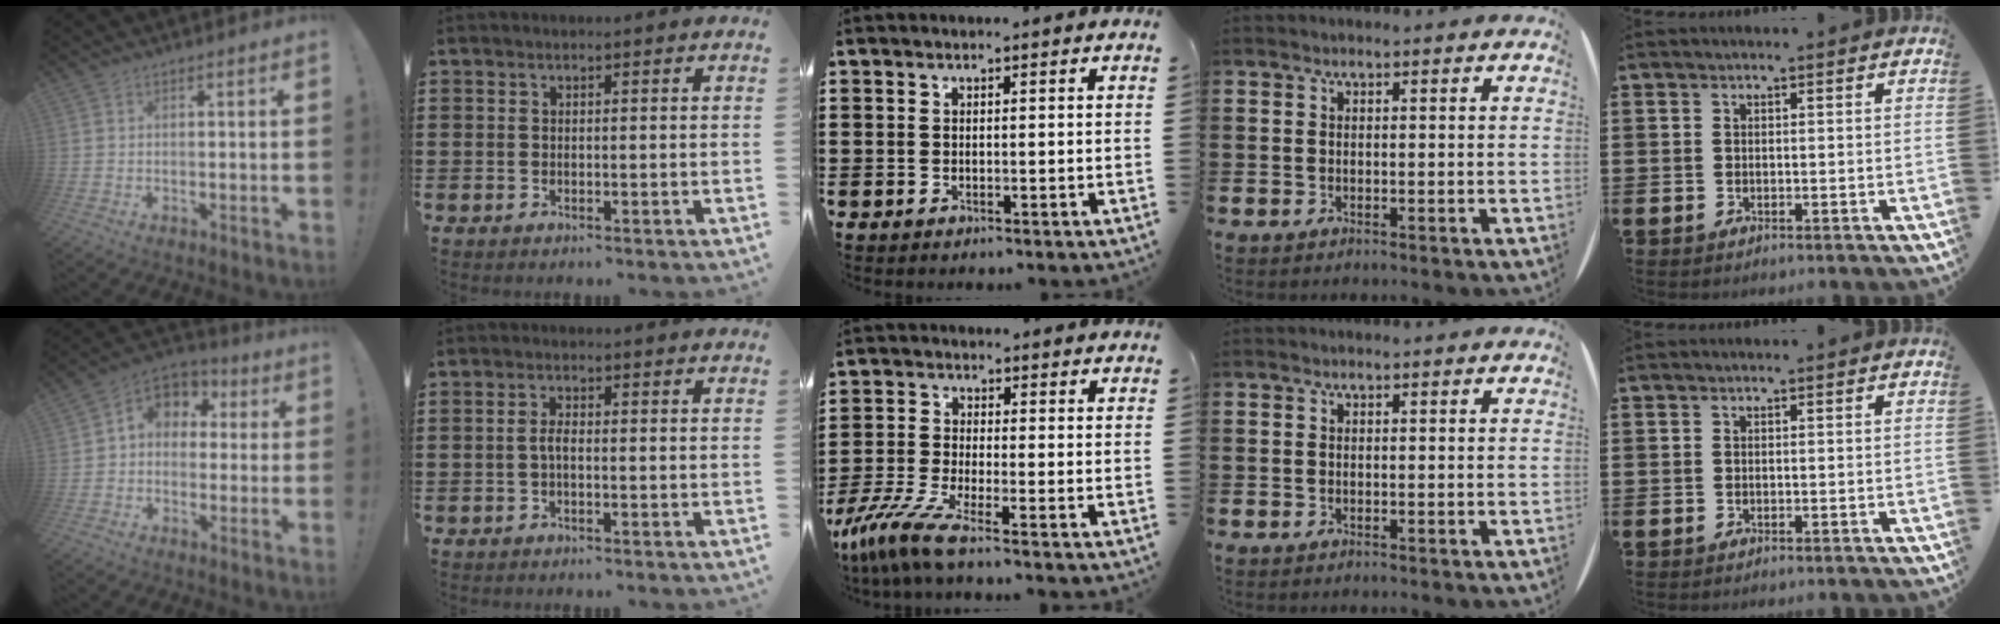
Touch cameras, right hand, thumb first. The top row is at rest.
{"thumb": {"total": 7.2, "force": [0.5, 6.3, 3.5], "torque": [-0.057, 0.008, 0.017]}, "index": {"total": 2.0, "force": [-0.5, 0.6, 1.9], "torque": [-0.042, -0.001, -0.012]}, "middle": {"total": 6.1, "force": [-4.6, 0.2, 4.0], "torque": [-0.108, -0.028, -0.095]}}